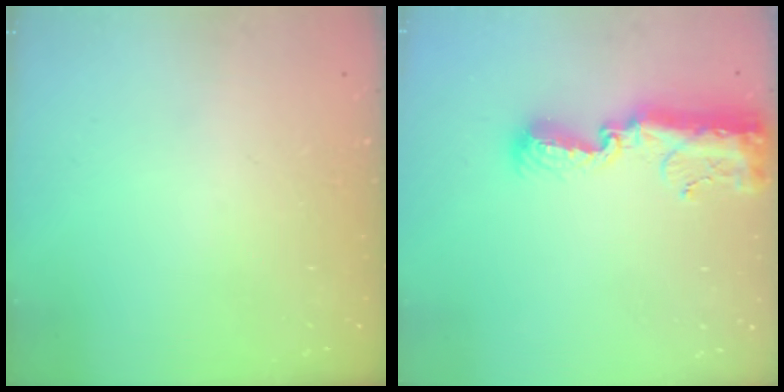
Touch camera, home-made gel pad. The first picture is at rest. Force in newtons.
{"total": 12.1, "press": 12.0, "slide": 0.9}